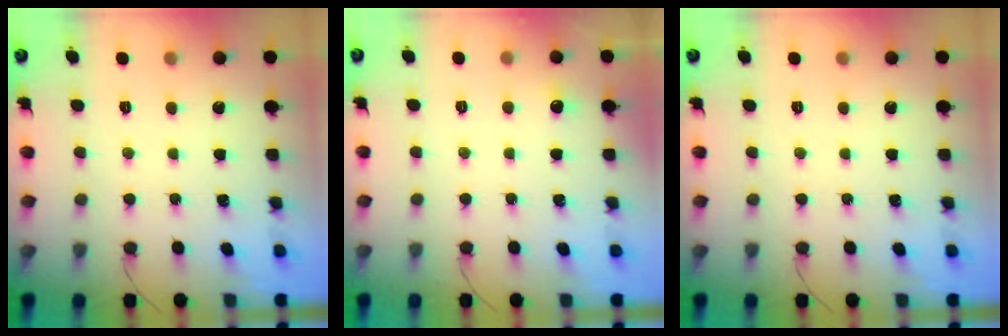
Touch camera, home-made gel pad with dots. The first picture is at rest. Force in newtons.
{"total": 3.4, "press": 3.1, "slide": 1.3}
{"total": 0.0}